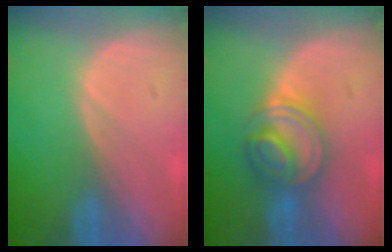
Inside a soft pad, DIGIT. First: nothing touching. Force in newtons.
{"total": 6.3, "press": 6.1, "slide": 1.6}